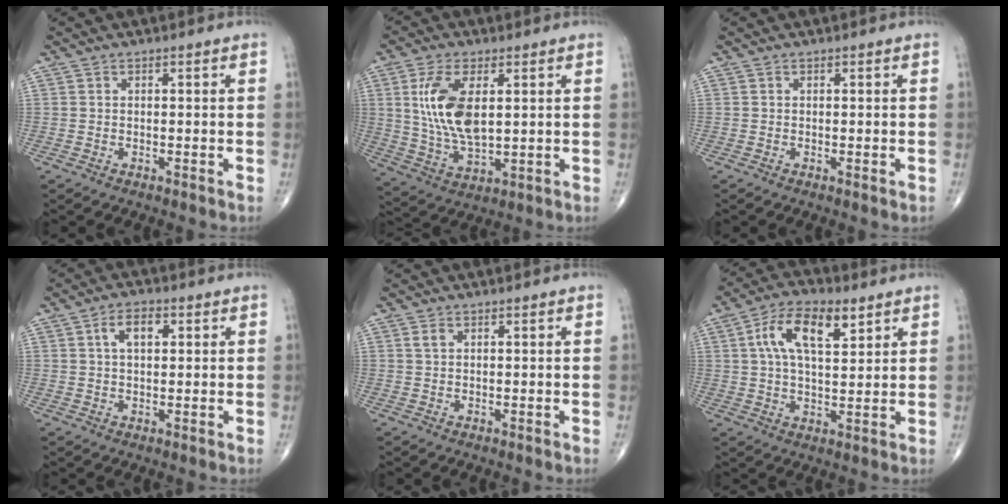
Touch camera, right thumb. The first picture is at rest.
{"total": 12.9, "force": [2.8, 6.2, 10.9], "torque": [-0.216, -0.016, 0.061]}
{"total": 0.6, "force": [-0.1, 0.0, 0.5], "torque": [-0.012, -0.003, -0.001]}
{"total": 5.0, "force": [1.5, 2.8, 3.9], "torque": [-0.062, 0.007, 0.022]}
{"total": 1.2, "force": [0.5, 0.8, 0.8], "torque": [-0.017, 0.004, 0.011]}
{"total": 11.7, "force": [4.7, 5.3, 9.3], "torque": [-0.157, -0.001, 0.080]}